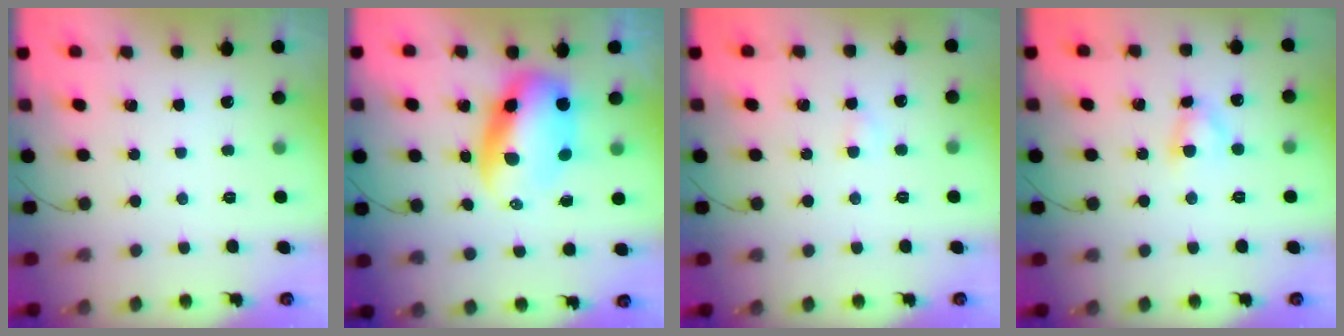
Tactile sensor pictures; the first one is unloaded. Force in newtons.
{"total": 9.6, "press": 9.3, "slide": 2.3}
{"total": 2.2, "press": 2.0, "slide": 0.8}
{"total": 3.4, "press": 3.1, "slide": 1.2}